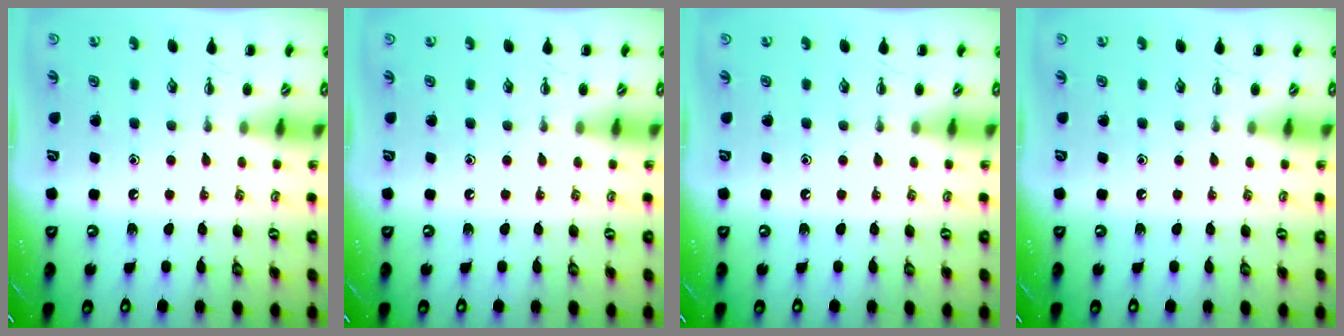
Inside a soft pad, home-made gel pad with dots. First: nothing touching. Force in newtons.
{"total": 0.0}
{"total": 0.0}
{"total": 0.0}